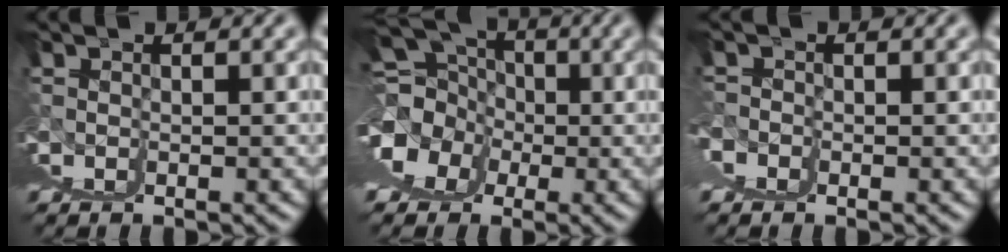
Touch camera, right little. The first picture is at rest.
{"total": 6.3, "force": [2.6, 2.3, 5.2], "torque": [-0.068, 0.025, 0.042]}
{"total": 4.7, "force": [1.3, -4.1, -1.8], "torque": [0.037, 0.015, 0.025]}